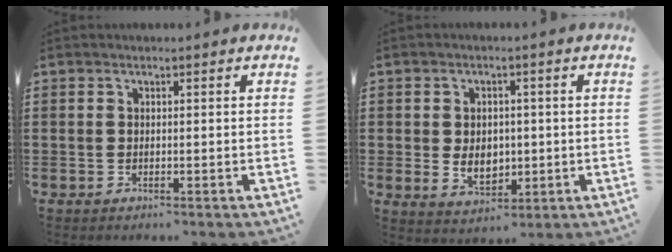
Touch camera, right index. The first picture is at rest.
{"total": 4.6, "force": [-0.2, 3.4, 3.0], "torque": [-0.051, 0.001, -0.008]}